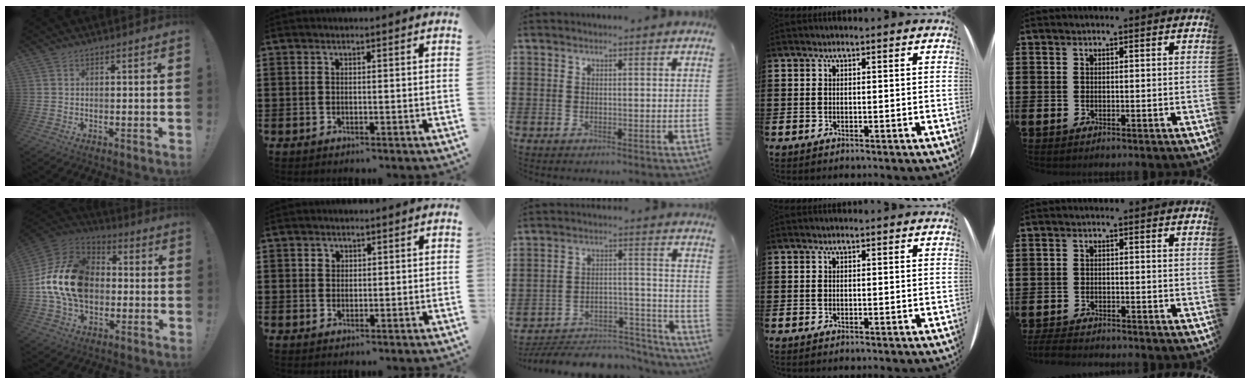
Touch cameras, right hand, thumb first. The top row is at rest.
{"thumb": {"total": 20.1, "force": [-0.1, 14.6, 13.8], "torque": [-0.244, 0.028, 0.011]}, "index": {"total": 1.2, "force": [0.7, 1.0, 0.2], "torque": [-0.006, 0.004, 0.014]}, "middle": {"total": 5.8, "force": [-5.5, 1.3, 1.6], "torque": [-0.023, 0.014, -0.106]}, "little": {"total": 2.3, "force": [-2.3, 0.2, 0.4], "torque": [-0.008, 0.005, -0.049]}}